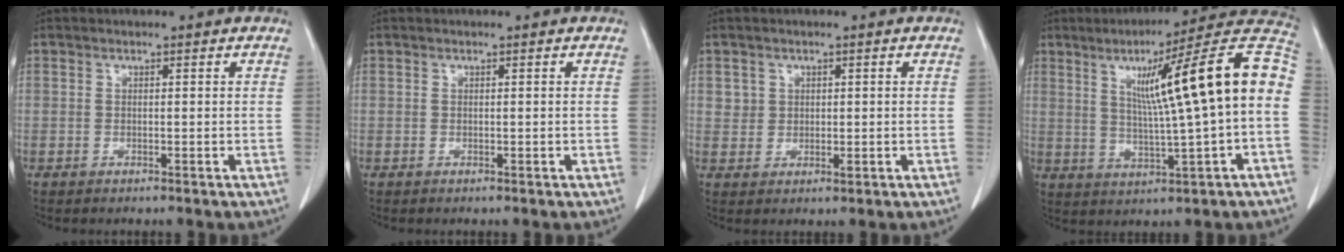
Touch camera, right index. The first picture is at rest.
{"total": 0.0}
{"total": 2.5, "force": [1.2, 2.2, 0.3], "torque": [0.007, -0.006, 0.016]}
{"total": 18.5, "force": [2.7, -0.1, 18.3], "torque": [-0.254, 0.030, 0.034]}